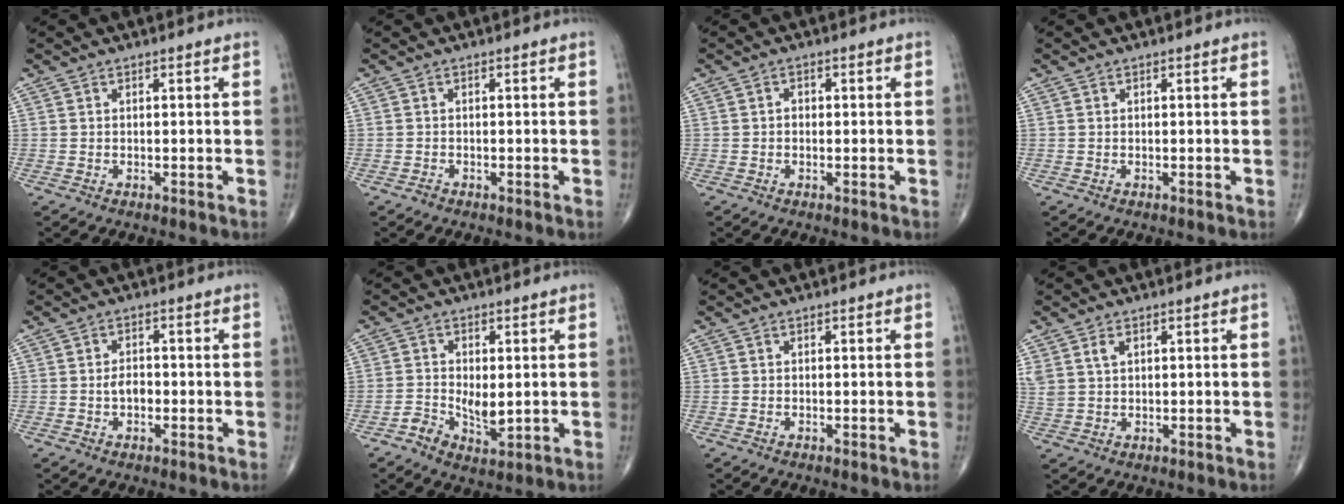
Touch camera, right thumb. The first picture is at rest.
{"total": 0.6, "force": [-0.5, 0.4, 0.1], "torque": [-0.002, 0.000, -0.015]}
{"total": 1.2, "force": [0.0, 1.0, 0.7], "torque": [-0.006, 0.005, -0.003]}
{"total": 0.0}
{"total": 3.0, "force": [-0.7, 1.9, 2.2], "torque": [-0.029, 0.007, -0.016]}
{"total": 5.6, "force": [-0.7, 3.4, 4.4], "torque": [-0.067, 0.000, -0.008]}
{"total": 0.0}
{"total": 3.8, "force": [1.7, 2.3, 2.5], "torque": [-0.057, 0.002, 0.043]}